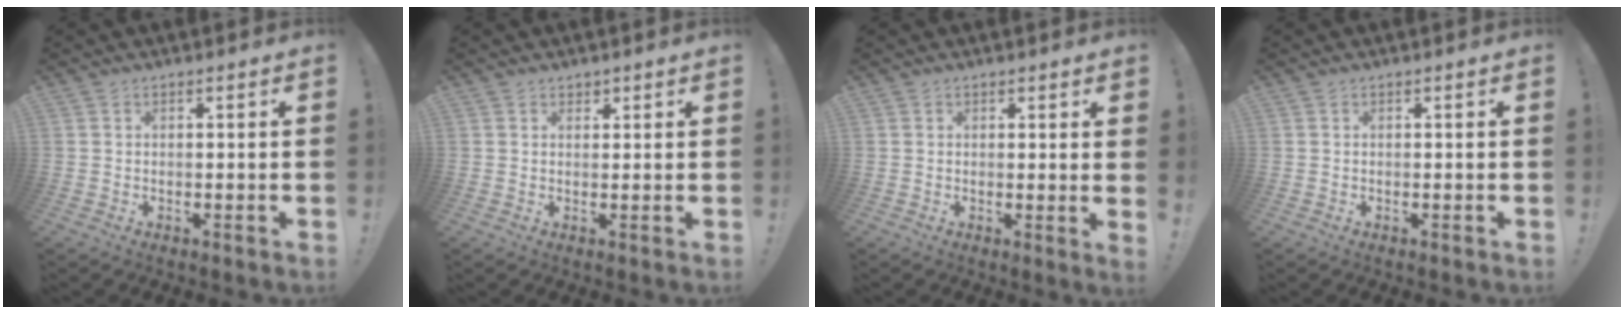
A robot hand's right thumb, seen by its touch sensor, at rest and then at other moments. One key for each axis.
{"total": 1.4, "fx": 1.1, "fy": 0.9, "fz": 0.1, "tx": 0.012, "ty": -0.008, "tz": 0.017}
{"total": 1.9, "fx": 1.0, "fy": -0.3, "fz": 1.6, "tx": -0.017, "ty": -0.007, "tz": 0.013}
{"total": 0.0}